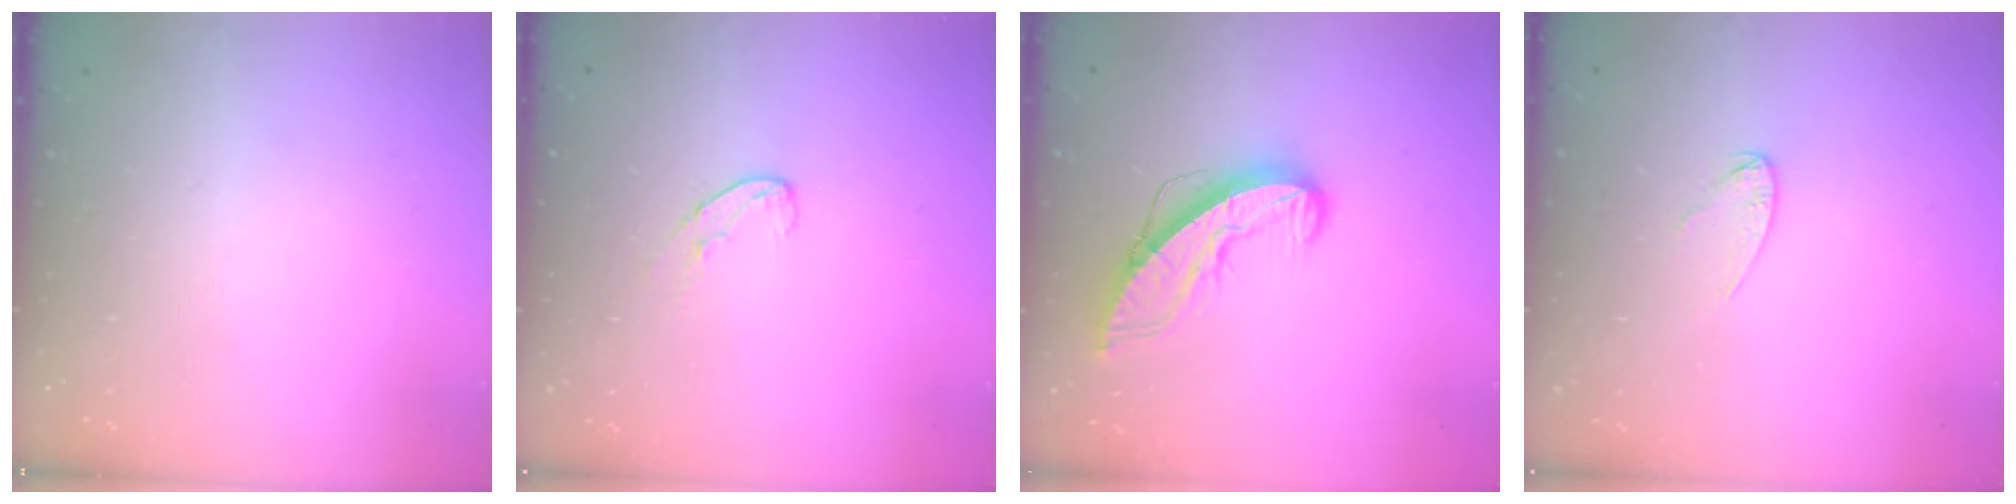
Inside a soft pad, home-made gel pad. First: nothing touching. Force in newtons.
{"total": 5.3, "press": 5.3, "slide": 0.5}
{"total": 9.0, "press": 9.0, "slide": 0.9}
{"total": 4.6, "press": 4.5, "slide": 0.4}